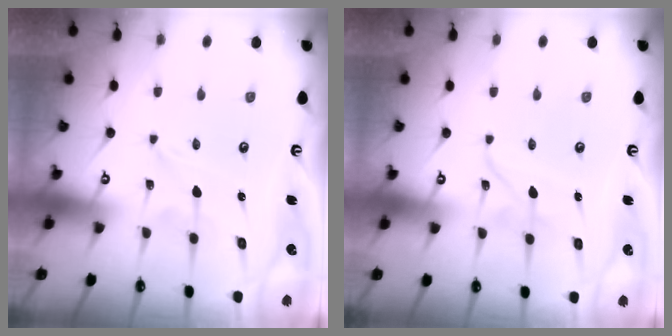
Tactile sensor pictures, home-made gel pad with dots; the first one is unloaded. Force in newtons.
{"total": 2.5, "press": 2.4, "slide": 0.3}